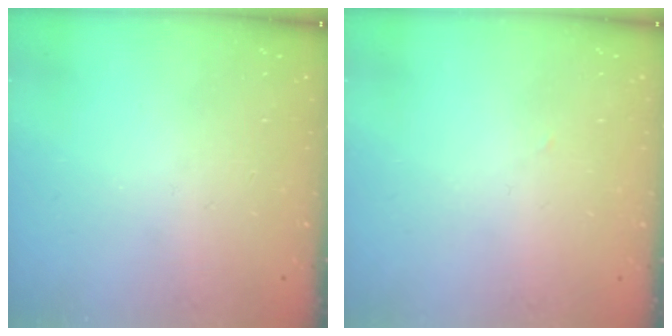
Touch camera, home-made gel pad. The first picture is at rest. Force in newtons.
{"total": 1.1, "press": 1.1, "slide": 0.1}